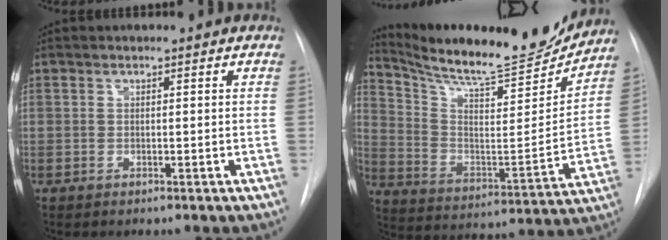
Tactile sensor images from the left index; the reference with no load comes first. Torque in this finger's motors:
{"motor_torque": [0.88, -1.26, 0.14, 0.07]}